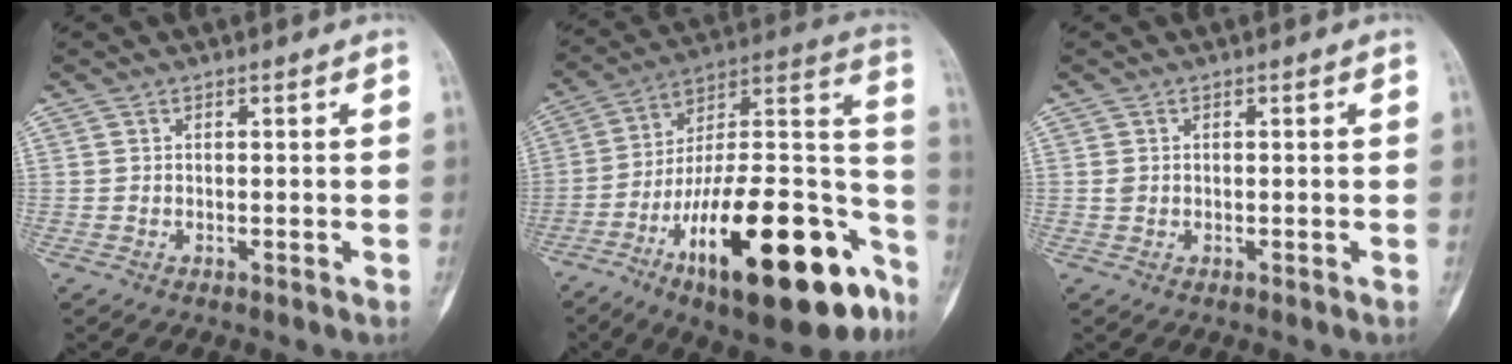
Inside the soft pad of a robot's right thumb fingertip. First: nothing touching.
{"total": 32.0, "force": [-15.1, 11.5, 25.8], "torque": [-0.321, 0.079, -0.234]}
{"total": 1.0, "force": [0.1, 0.9, 0.5], "torque": [-0.009, 0.002, 0.005]}